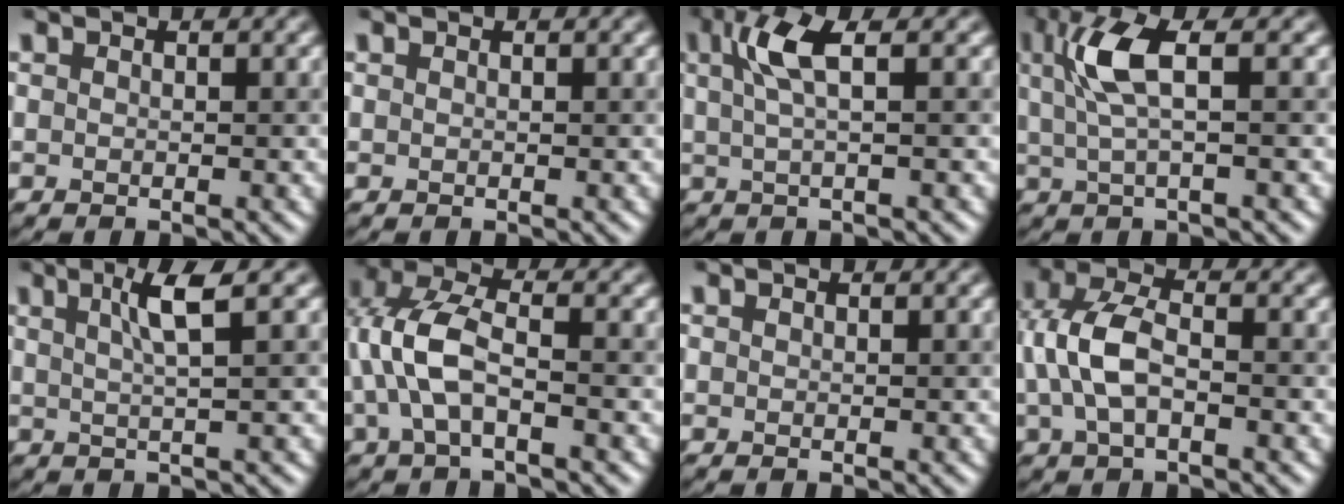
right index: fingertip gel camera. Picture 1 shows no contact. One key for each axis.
{"total": 0.0}
{"total": 3.4, "fx": 1.1, "fy": 0.6, "fz": 3.2, "tx": -0.063, "ty": 0.011, "tz": 0.025}
{"total": 4.4, "fx": 1.2, "fy": 0.9, "fz": 4.1, "tx": -0.090, "ty": 0.011, "tz": 0.031}
{"total": 3.4, "fx": 1.2, "fy": 0.4, "fz": 3.2, "tx": -0.046, "ty": 0.012, "tz": 0.024}
{"total": 5.3, "fx": -0.7, "fy": 2.2, "fz": 4.8, "tx": -0.109, "ty": 0.021, "tz": -0.015}
{"total": 0.0}
{"total": 5.1, "fx": -0.2, "fy": 2.7, "fz": 4.3, "tx": -0.101, "ty": 0.014, "tz": -0.006}